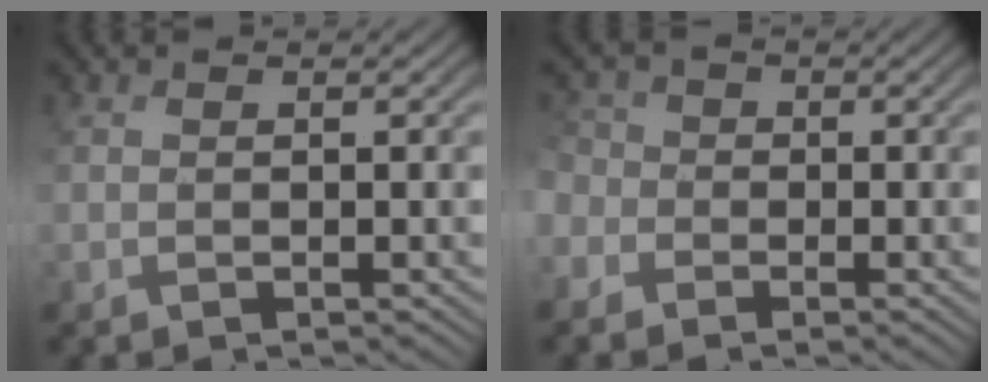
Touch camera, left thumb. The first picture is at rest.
{"total": 3.3, "force": [-1.9, 2.6, 0.5], "torque": [-0.026, 0.000, -0.045]}